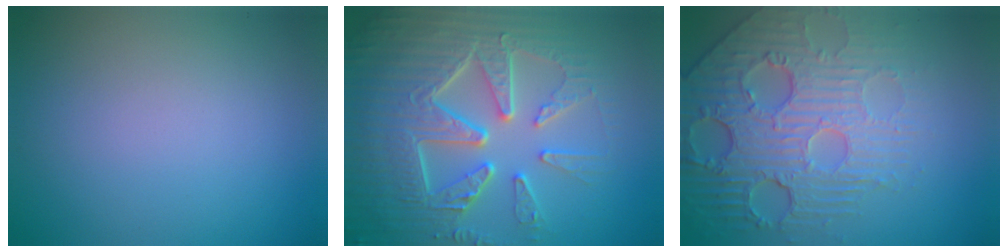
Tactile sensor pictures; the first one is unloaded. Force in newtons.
{"total": 9.2, "press": 6.6, "slide": 6.4}
{"total": 7.9, "press": 5.6, "slide": 5.5}